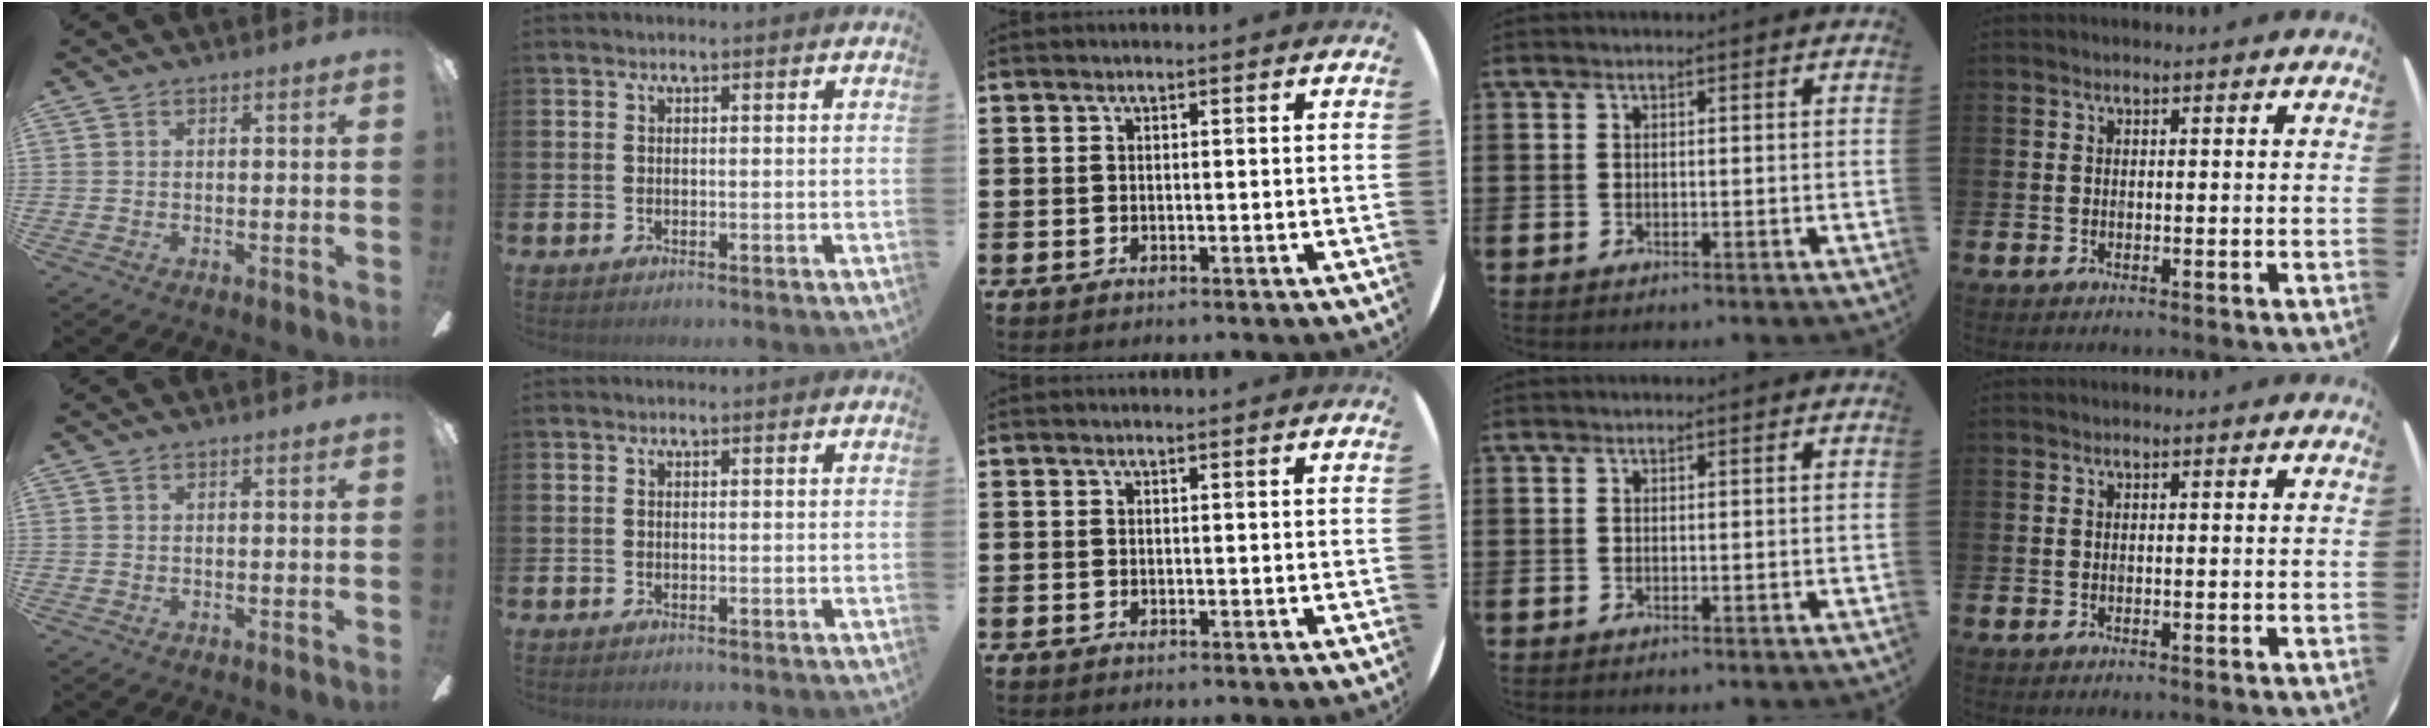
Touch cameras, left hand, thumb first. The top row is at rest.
{}